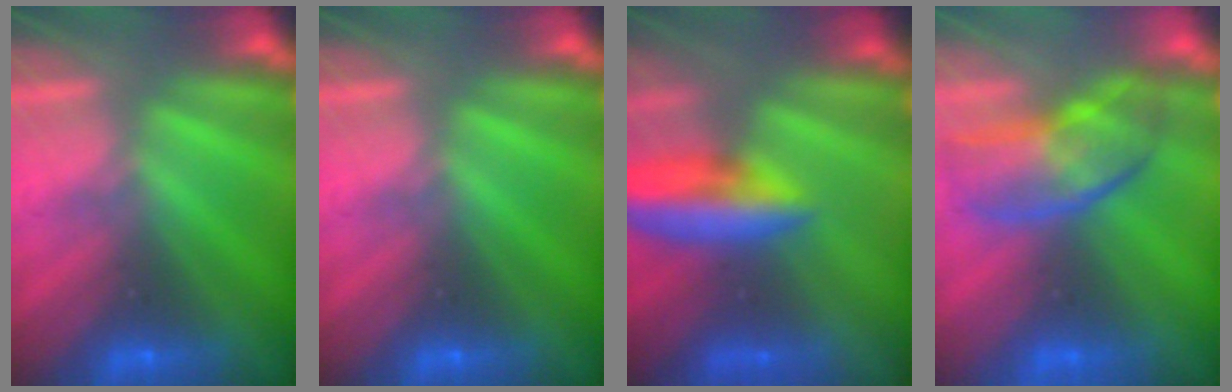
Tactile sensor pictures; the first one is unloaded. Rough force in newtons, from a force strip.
{"total": 0.0}
{"total": 6.6}
{"total": 2.7}